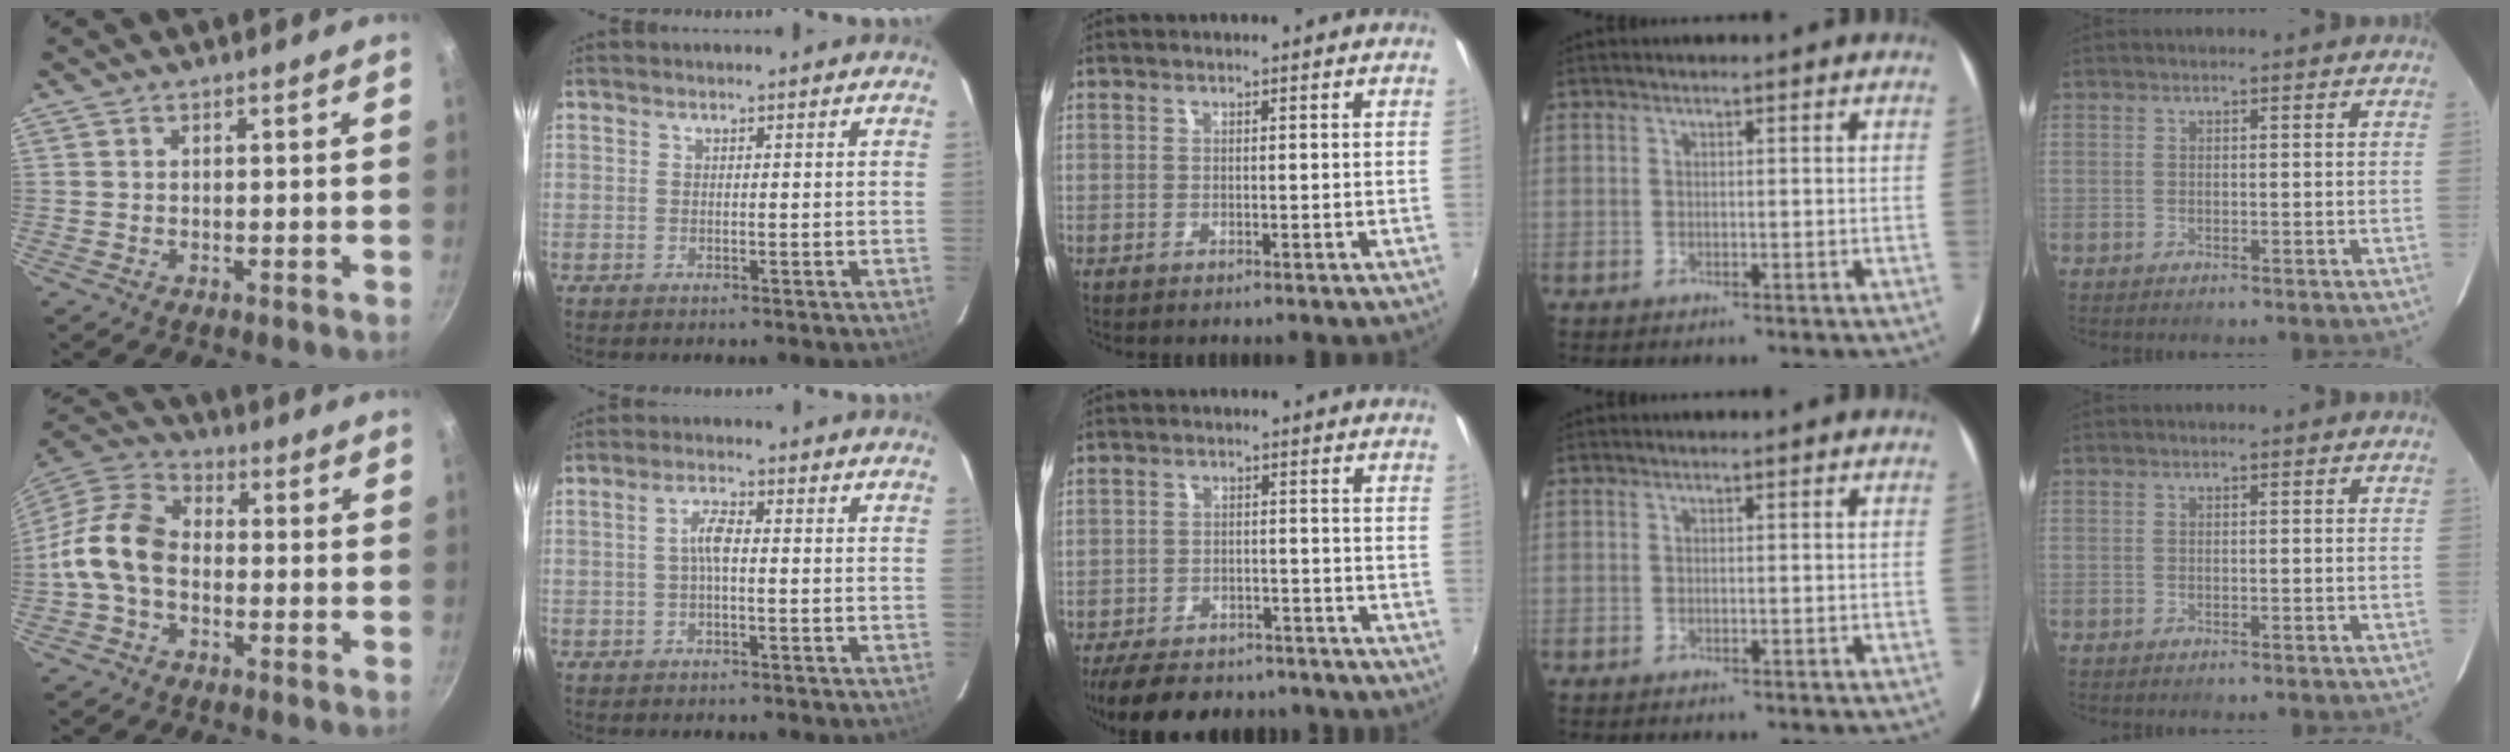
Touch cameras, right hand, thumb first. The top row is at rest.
{"thumb": {"total": 11.8, "force": [-2.0, 8.1, 8.4], "torque": [-0.147, 0.038, -0.062]}, "index": {"total": 3.2, "force": [-0.2, 0.9, 3.1], "torque": [-0.062, 0.009, -0.003]}, "middle": {"total": 14.3, "force": [-11.5, 6.2, 5.8], "torque": [-0.135, 0.000, -0.162]}}